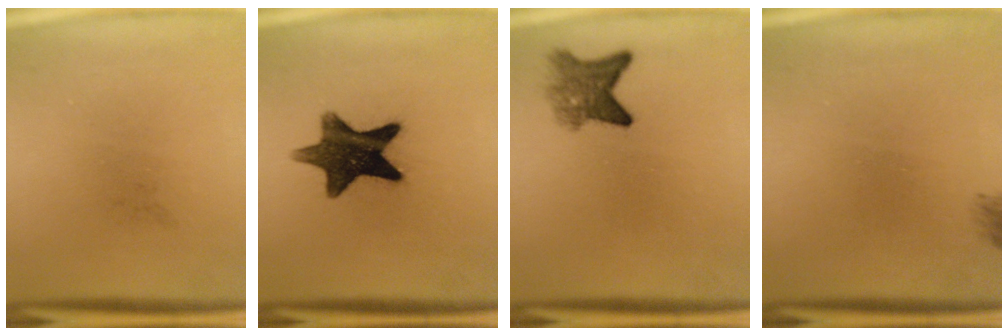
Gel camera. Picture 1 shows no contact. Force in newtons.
{"total": 13.1}
{"total": 4.5}
{"total": 1.2}